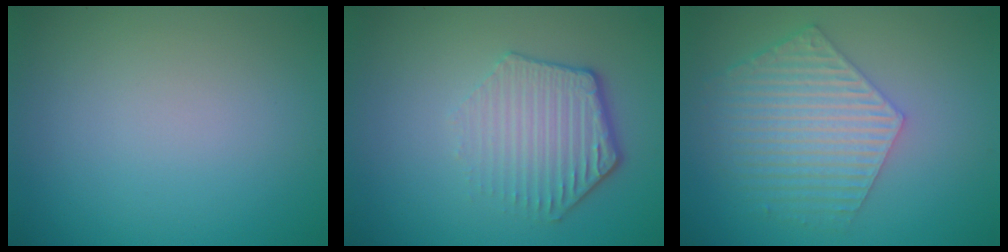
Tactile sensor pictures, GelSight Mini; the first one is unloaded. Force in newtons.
{"total": 4.1, "press": 3.2, "slide": 2.7}
{"total": 5.9, "press": 4.4, "slide": 4.0}